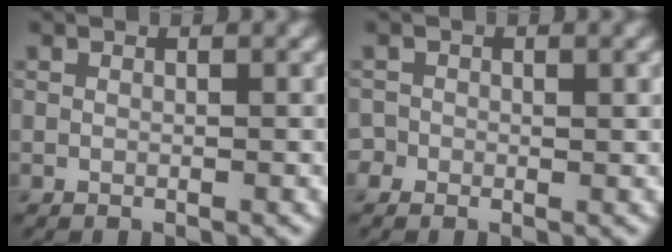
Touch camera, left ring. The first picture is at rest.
{"total": 0.9, "force": [-0.3, 0.8, 0.3], "torque": [-0.001, -0.004, -0.009]}